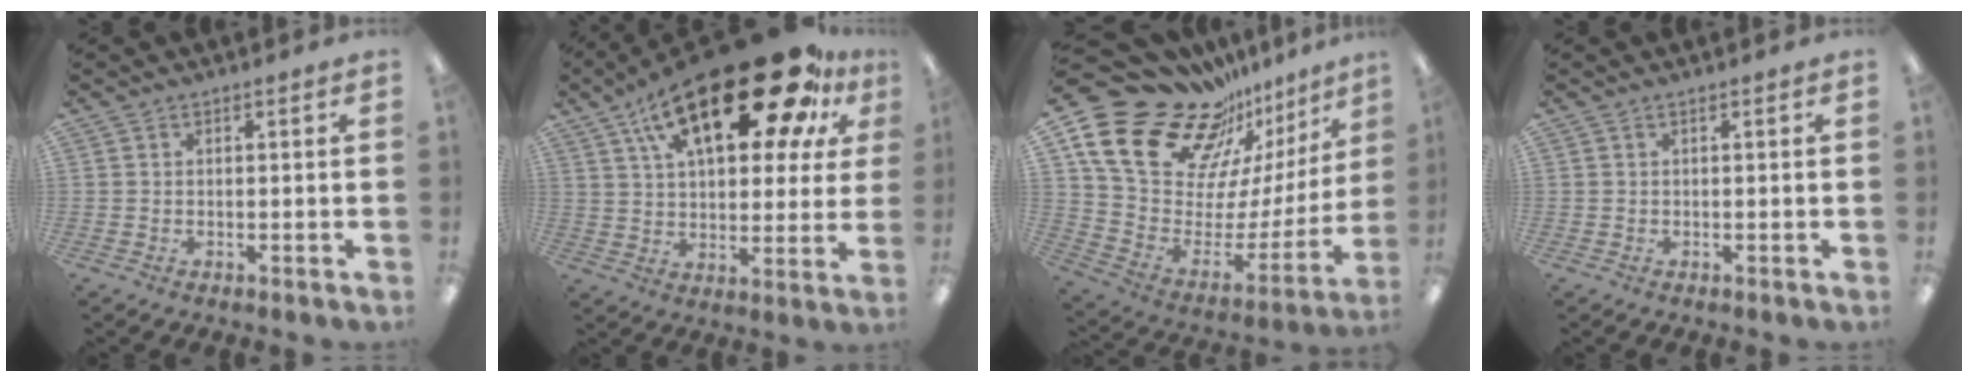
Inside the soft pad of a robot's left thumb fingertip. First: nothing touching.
{"total": 28.4, "force": [15.8, 11.8, 20.5], "torque": [-0.320, -0.085, 0.259]}
{"total": 24.1, "force": [17.3, 12.7, 11.0], "torque": [-0.173, -0.139, 0.334]}
{"total": 0.0}